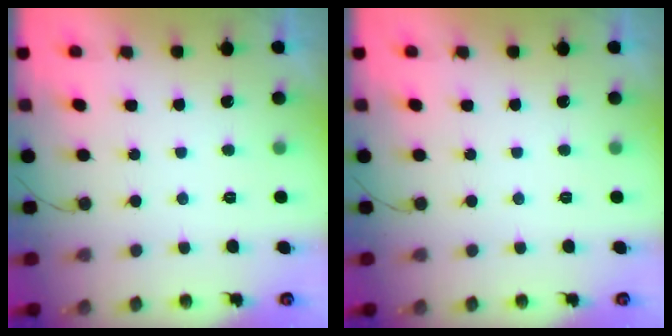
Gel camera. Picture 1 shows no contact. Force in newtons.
{"total": 0.0}